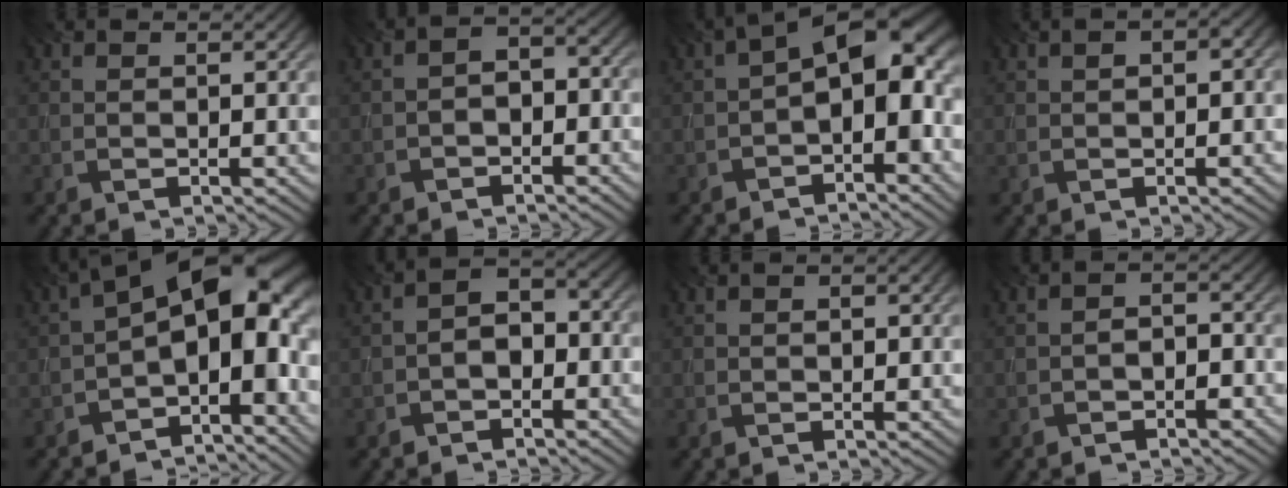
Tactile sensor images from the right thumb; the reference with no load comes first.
{"total": 3.3, "force": [-1.8, 2.0, 1.9], "torque": [-0.027, 0.010, -0.035]}
{"total": 10.1, "force": [-1.0, 5.1, 8.7], "torque": [-0.120, 0.018, -0.030]}
{"total": 2.6, "force": [0.3, 1.3, 2.2], "torque": [-0.036, 0.006, 0.007]}
{"total": 14.9, "force": [-1.2, 8.2, 12.4], "torque": [-0.164, 0.010, -0.023]}
{"total": 4.0, "force": [-1.9, 2.6, 2.5], "torque": [-0.035, 0.011, -0.042]}
{"total": 1.0, "force": [0.1, 0.5, 0.8], "torque": [-0.013, 0.001, 0.002]}
{"total": 2.2, "force": [-1.5, 1.1, 1.2], "torque": [-0.019, 0.008, -0.028]}